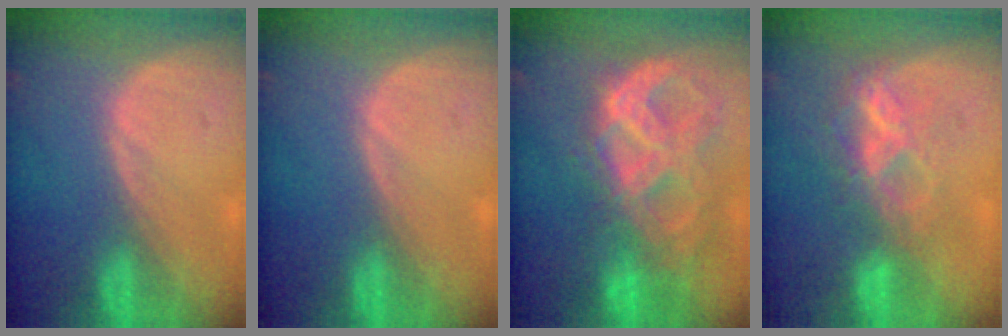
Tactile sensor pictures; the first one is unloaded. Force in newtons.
{"total": 0.0}
{"total": 11.2, "press": 9.5, "slide": 5.9}
{"total": 6.3, "press": 5.8, "slide": 2.6}